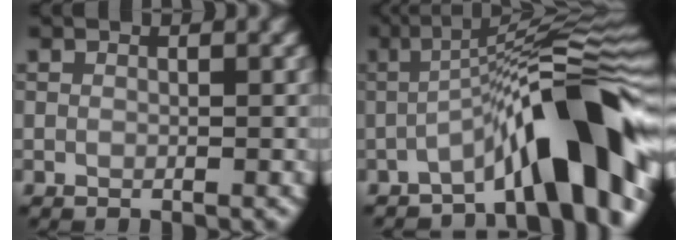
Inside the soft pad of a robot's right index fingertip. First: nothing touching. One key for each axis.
{"total": 10.9, "fx": -4.5, "fy": 2.2, "fz": 9.6, "tx": -0.118, "ty": 0.024, "tz": -0.084}